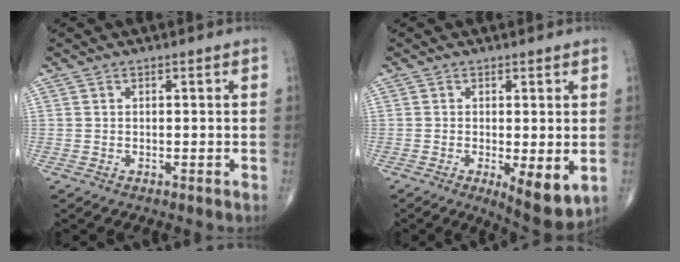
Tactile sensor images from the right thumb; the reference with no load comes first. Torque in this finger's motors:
{"motor_torque": [0.89, 1.06, 0.13, -0.25, 0.20]}